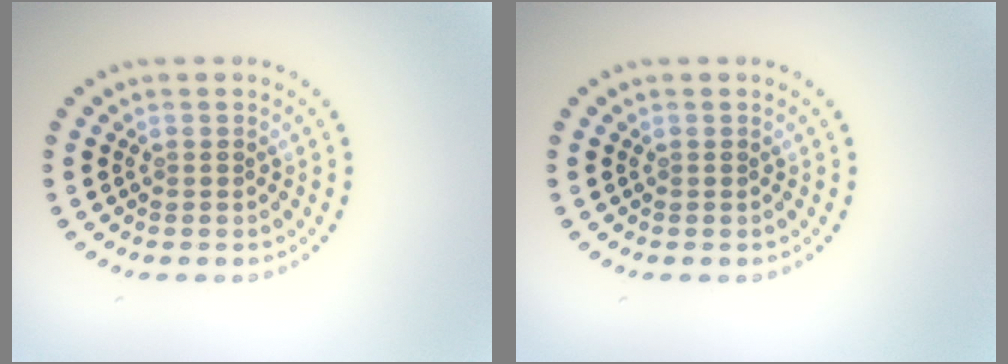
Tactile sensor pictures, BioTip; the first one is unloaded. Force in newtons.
{"total": 0.0}